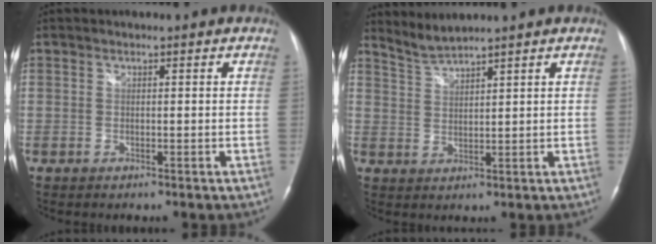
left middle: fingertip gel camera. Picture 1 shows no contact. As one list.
[{"total": 3.2, "force": [3.1, -1.0, 0.1], "torque": [-0.011, -0.001, 0.070]}]